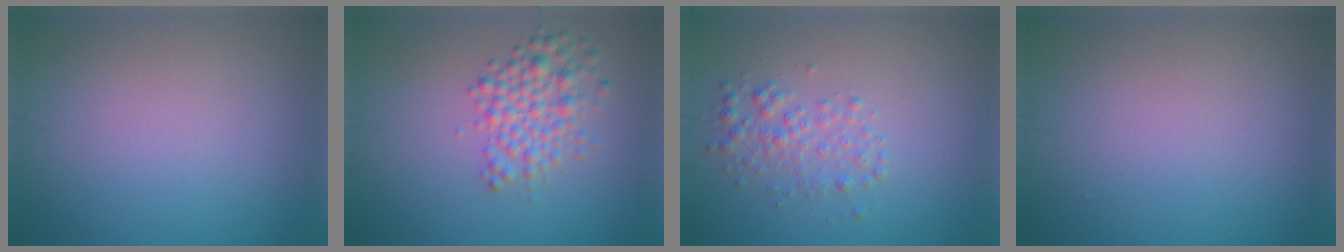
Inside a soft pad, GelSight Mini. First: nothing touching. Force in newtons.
{"total": 3.5, "press": 3.5, "slide": 0.1}
{"total": 2.3, "press": 2.3, "slide": 0.1}
{"total": 0.0}